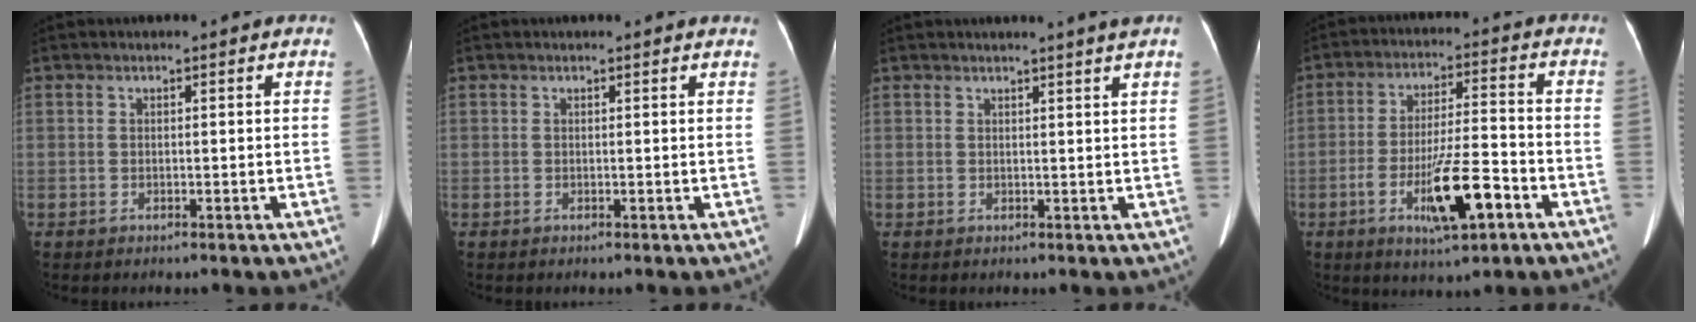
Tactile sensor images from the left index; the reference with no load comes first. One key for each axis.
{"total": 1.2, "fx": 1.2, "fy": 0.0, "fz": 0.2, "tx": -0.013, "ty": -0.001, "tz": 0.004}
{"total": 2.6, "fx": 2.1, "fy": -0.9, "fz": 1.3, "tx": -0.019, "ty": -0.004, "tz": 0.026}
{"total": 11.1, "fx": -4.9, "fy": 1.9, "fz": 9.8, "tx": -0.178, "ty": -0.006, "tz": -0.078}